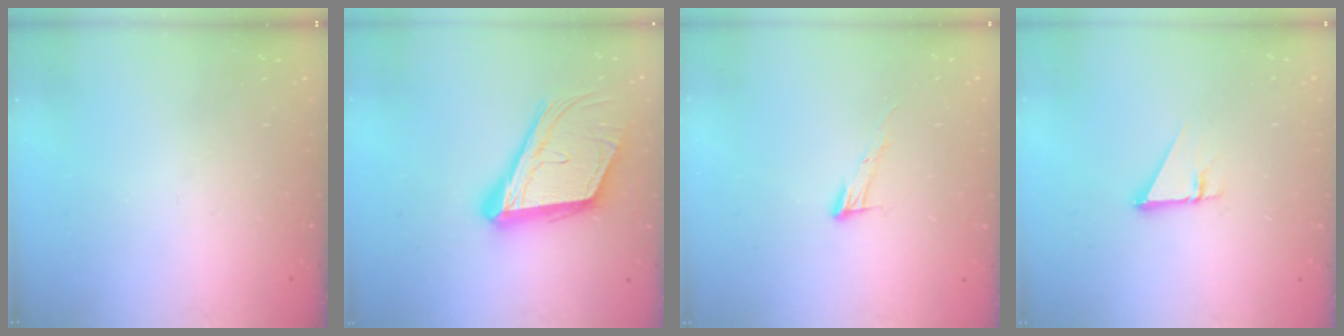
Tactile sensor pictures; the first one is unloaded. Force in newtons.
{"total": 20.0, "press": 19.6, "slide": 3.9}
{"total": 6.4, "press": 6.4, "slide": 0.4}
{"total": 2.7, "press": 2.7, "slide": 0.1}